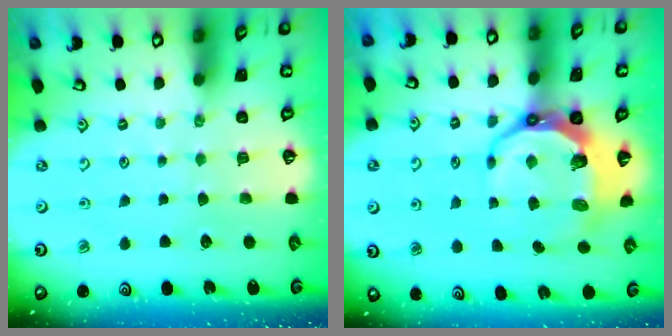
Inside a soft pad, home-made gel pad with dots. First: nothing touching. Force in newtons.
{"total": 10.1, "press": 9.3, "slide": 4.0}